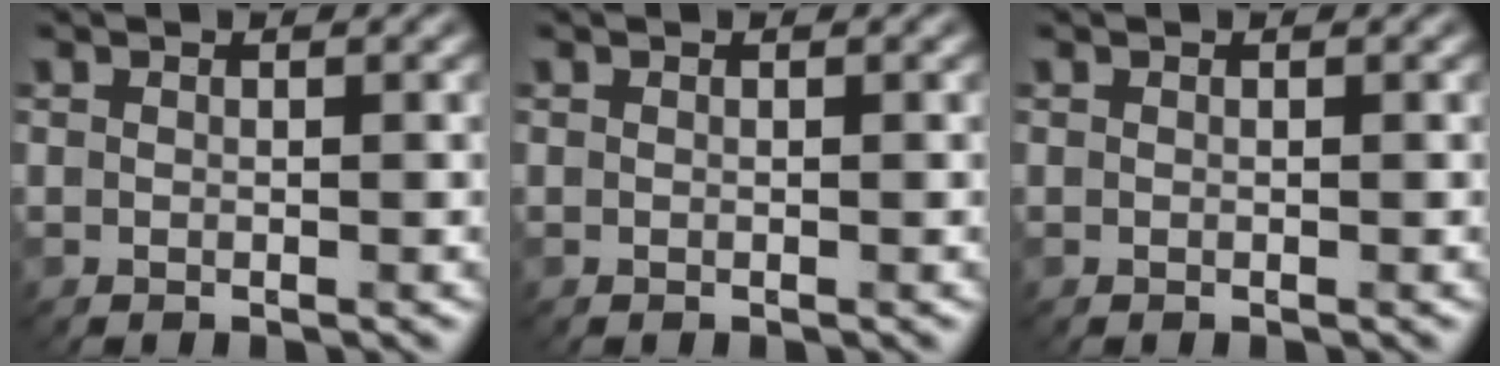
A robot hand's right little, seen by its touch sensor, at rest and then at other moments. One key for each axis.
{"total": 0.0}
{"total": 0.0}